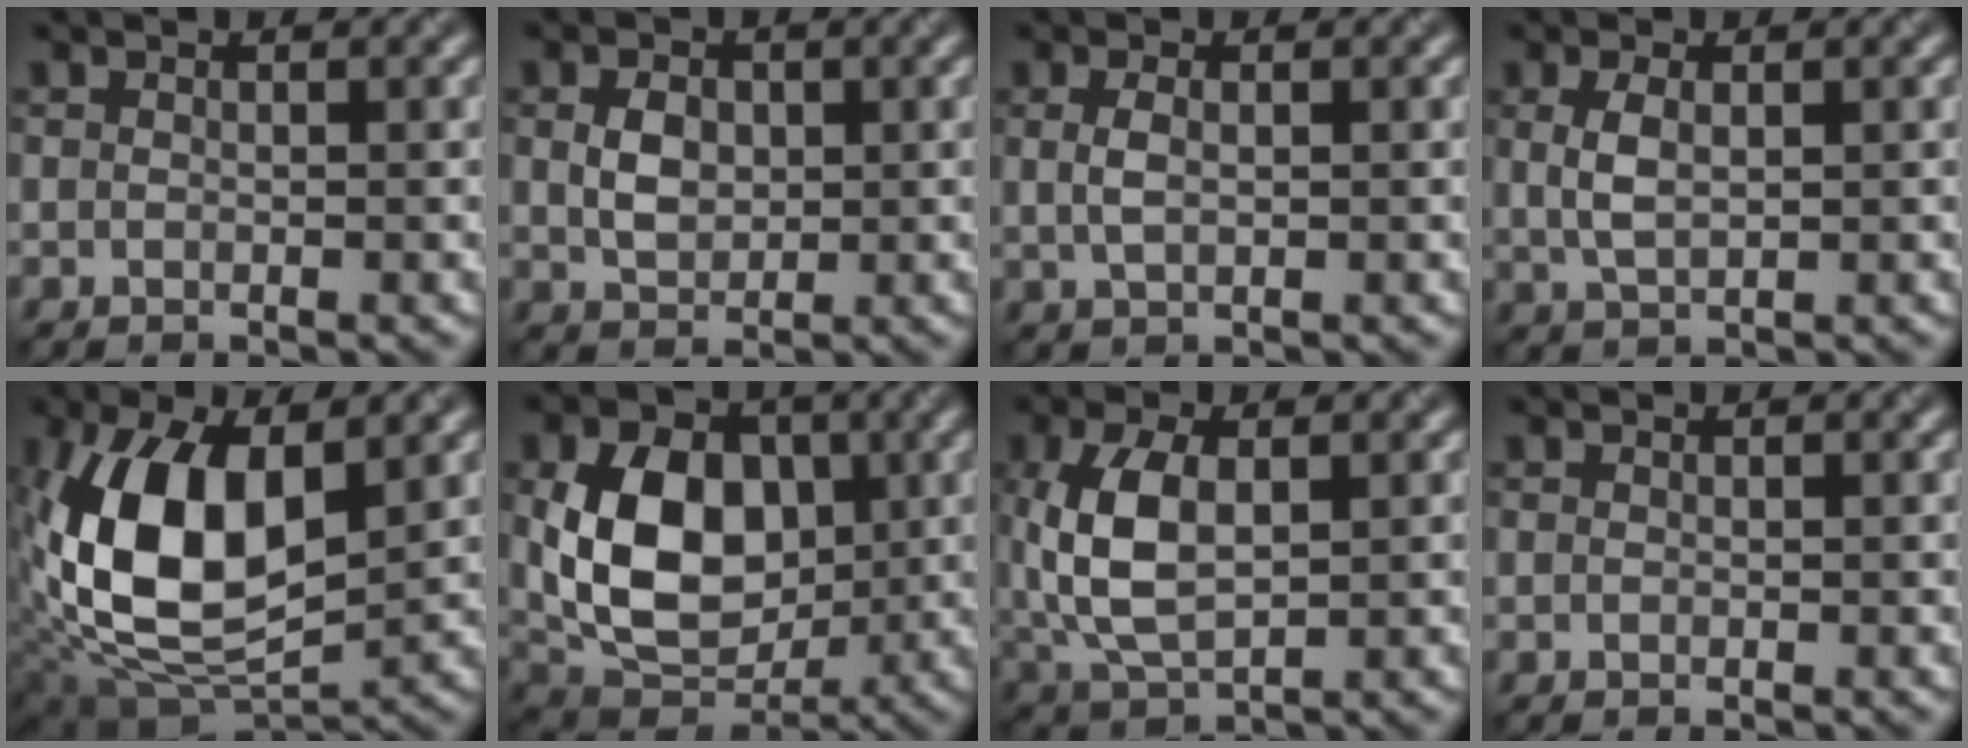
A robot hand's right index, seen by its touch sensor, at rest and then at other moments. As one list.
[{"total": 2.7, "force": [0.4, 2.0, 1.8], "torque": [-0.038, 0.000, 0.008]}, {"total": 1.6, "force": [0.3, 0.7, 1.4], "torque": [-0.034, 0.000, 0.008]}, {"total": 2.5, "force": [0.6, 1.2, 2.1], "torque": [-0.053, -0.001, 0.015]}, {"total": 12.0, "force": [1.7, 6.1, 10.2], "torque": [-0.201, -0.002, 0.025]}, {"total": 10.0, "force": [0.9, 7.1, 7.0], "torque": [-0.146, -0.007, 0.018]}, {"total": 6.7, "force": [0.8, 3.6, 5.5], "torque": [-0.128, 0.006, 0.019]}, {"total": 0.0}]